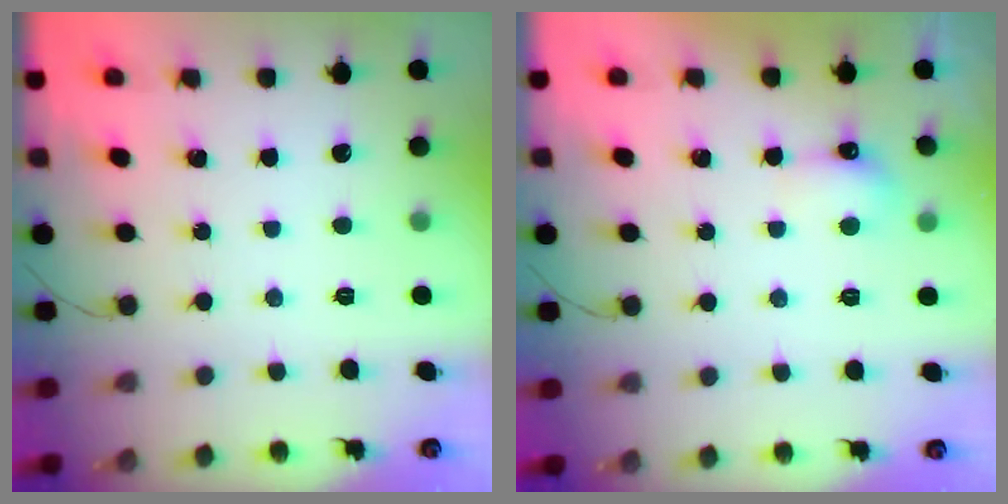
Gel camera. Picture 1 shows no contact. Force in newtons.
{"total": 5.0, "press": 5.0, "slide": 0.9}